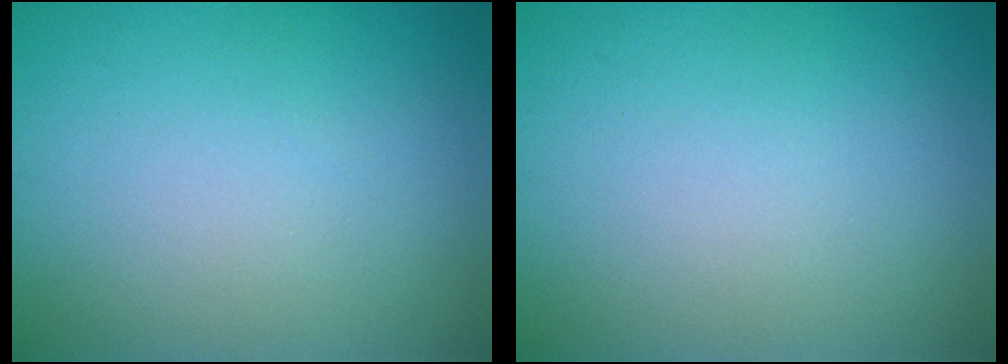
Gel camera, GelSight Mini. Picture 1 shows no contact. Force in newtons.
{"total": 0.0}